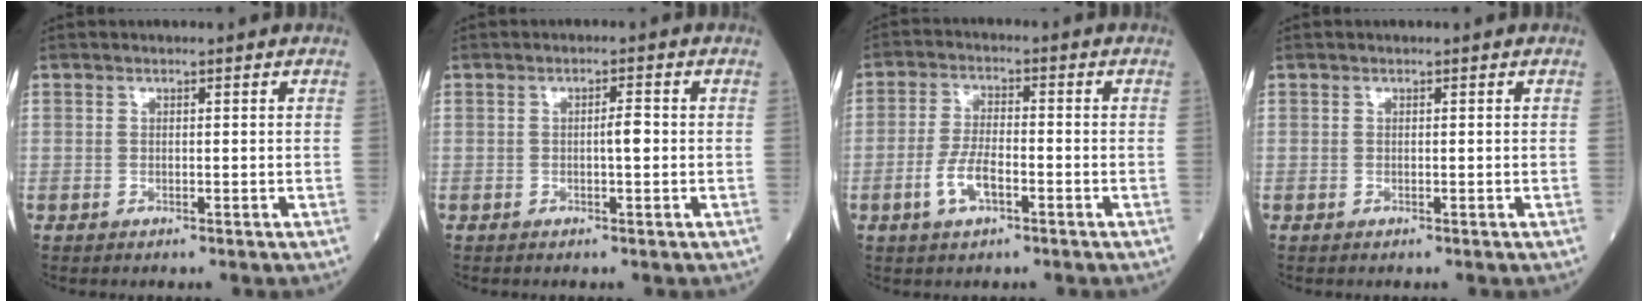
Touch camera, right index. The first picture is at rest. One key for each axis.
{"total": 2.0, "fx": -0.2, "fy": 0.2, "fz": 2.0, "tx": -0.032, "ty": 0.002, "tz": -0.004}
{"total": 5.6, "fx": -2.2, "fy": 2.0, "fz": 4.7, "tx": -0.096, "ty": 0.002, "tz": -0.042}
{"total": 0.0}